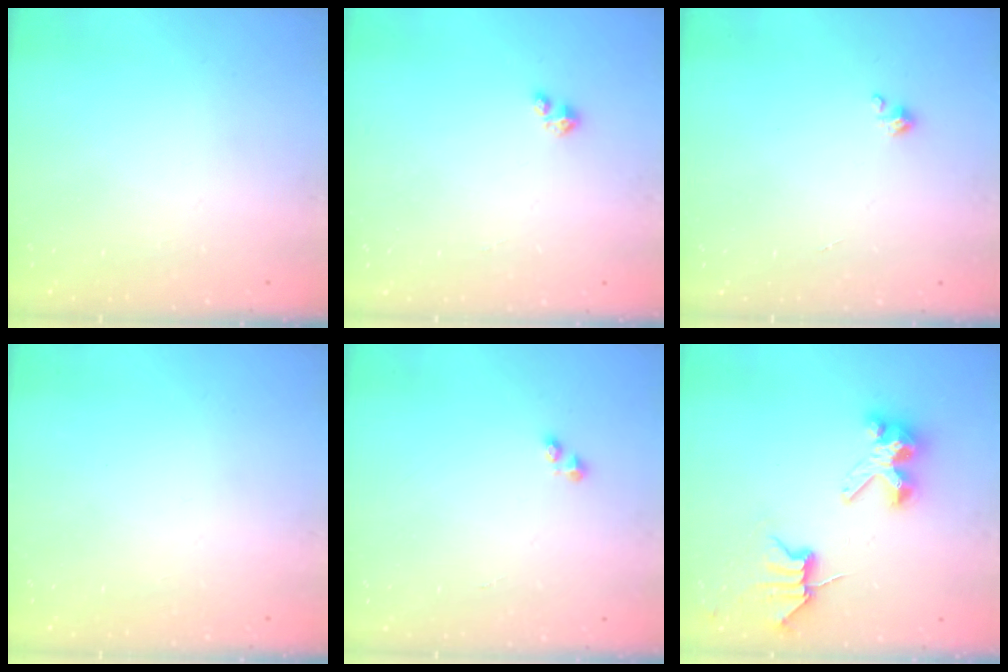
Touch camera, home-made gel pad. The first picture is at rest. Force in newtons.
{"total": 2.7, "press": 2.7, "slide": 0.4}
{"total": 1.4, "press": 1.4, "slide": 0.3}
{"total": 0.0}
{"total": 2.2, "press": 2.2, "slide": 0.3}
{"total": 7.7, "press": 7.7, "slide": 0.7}